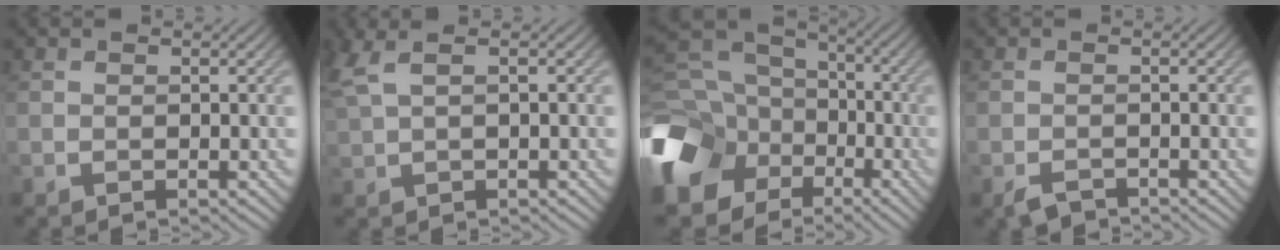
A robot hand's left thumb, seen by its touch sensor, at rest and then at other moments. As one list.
[{"total": 3.8, "force": [1.5, 1.2, 3.3], "torque": [-0.083, 0.018, 0.033]}, {"total": 18.2, "force": [-7.1, 14.3, 8.7], "torque": [-0.261, -0.038, -0.125]}, {"total": 1.8, "force": [-1.4, 0.6, 0.8], "torque": [-0.019, -0.003, -0.030]}]